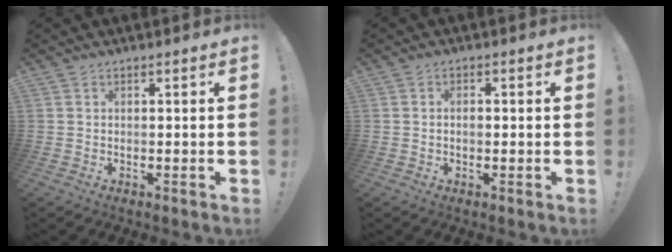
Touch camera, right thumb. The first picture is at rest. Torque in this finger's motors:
{"motor_torque": [-0.03, -0.21, -0.04, 0.16, 0.07]}